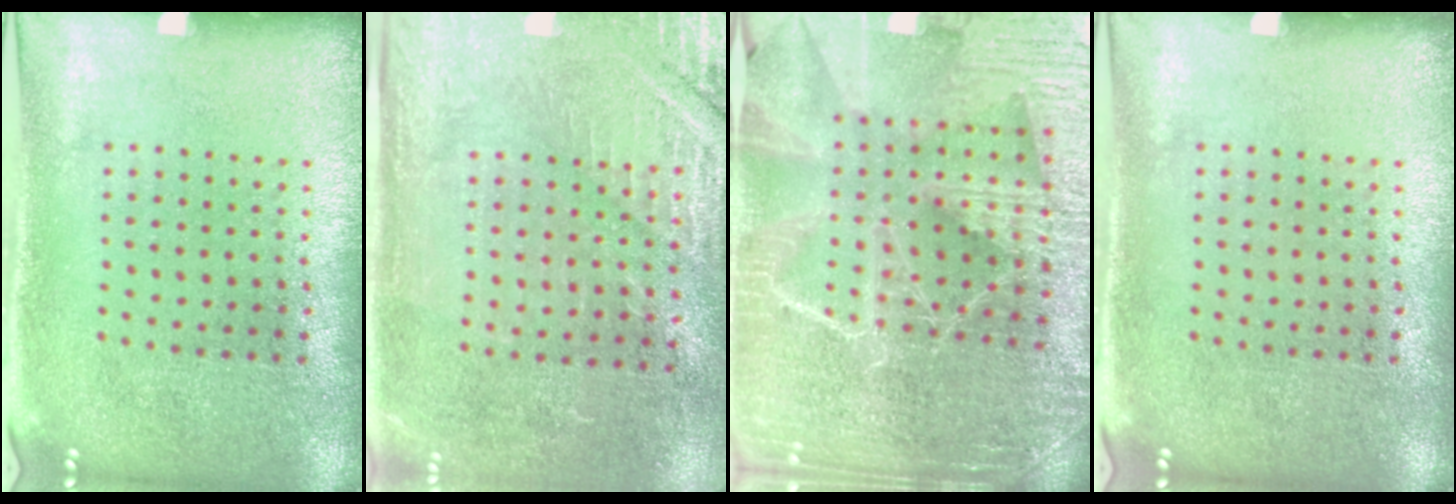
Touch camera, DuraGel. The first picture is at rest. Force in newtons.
{"total": 2.8, "press": 2.8, "slide": 0.4}
{"total": 4.9, "press": 4.5, "slide": 2.0}
{"total": 0.0}